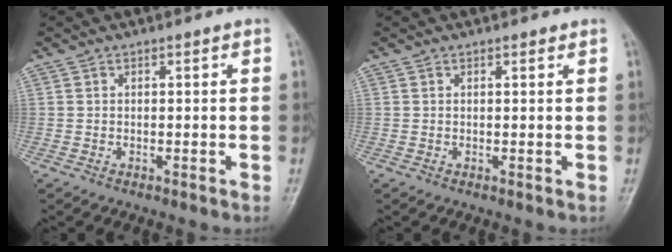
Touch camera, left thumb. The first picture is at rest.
{"total": 0.7, "force": [0.5, 0.2, 0.3], "torque": [-0.008, -0.003, 0.007]}